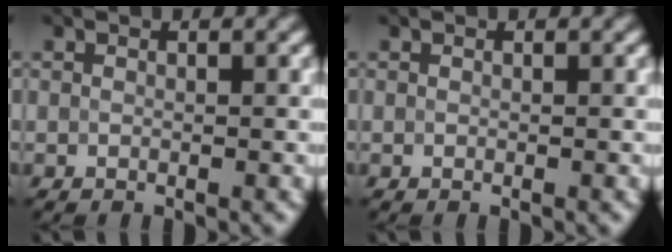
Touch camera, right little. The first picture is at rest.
{"total": 0.0}